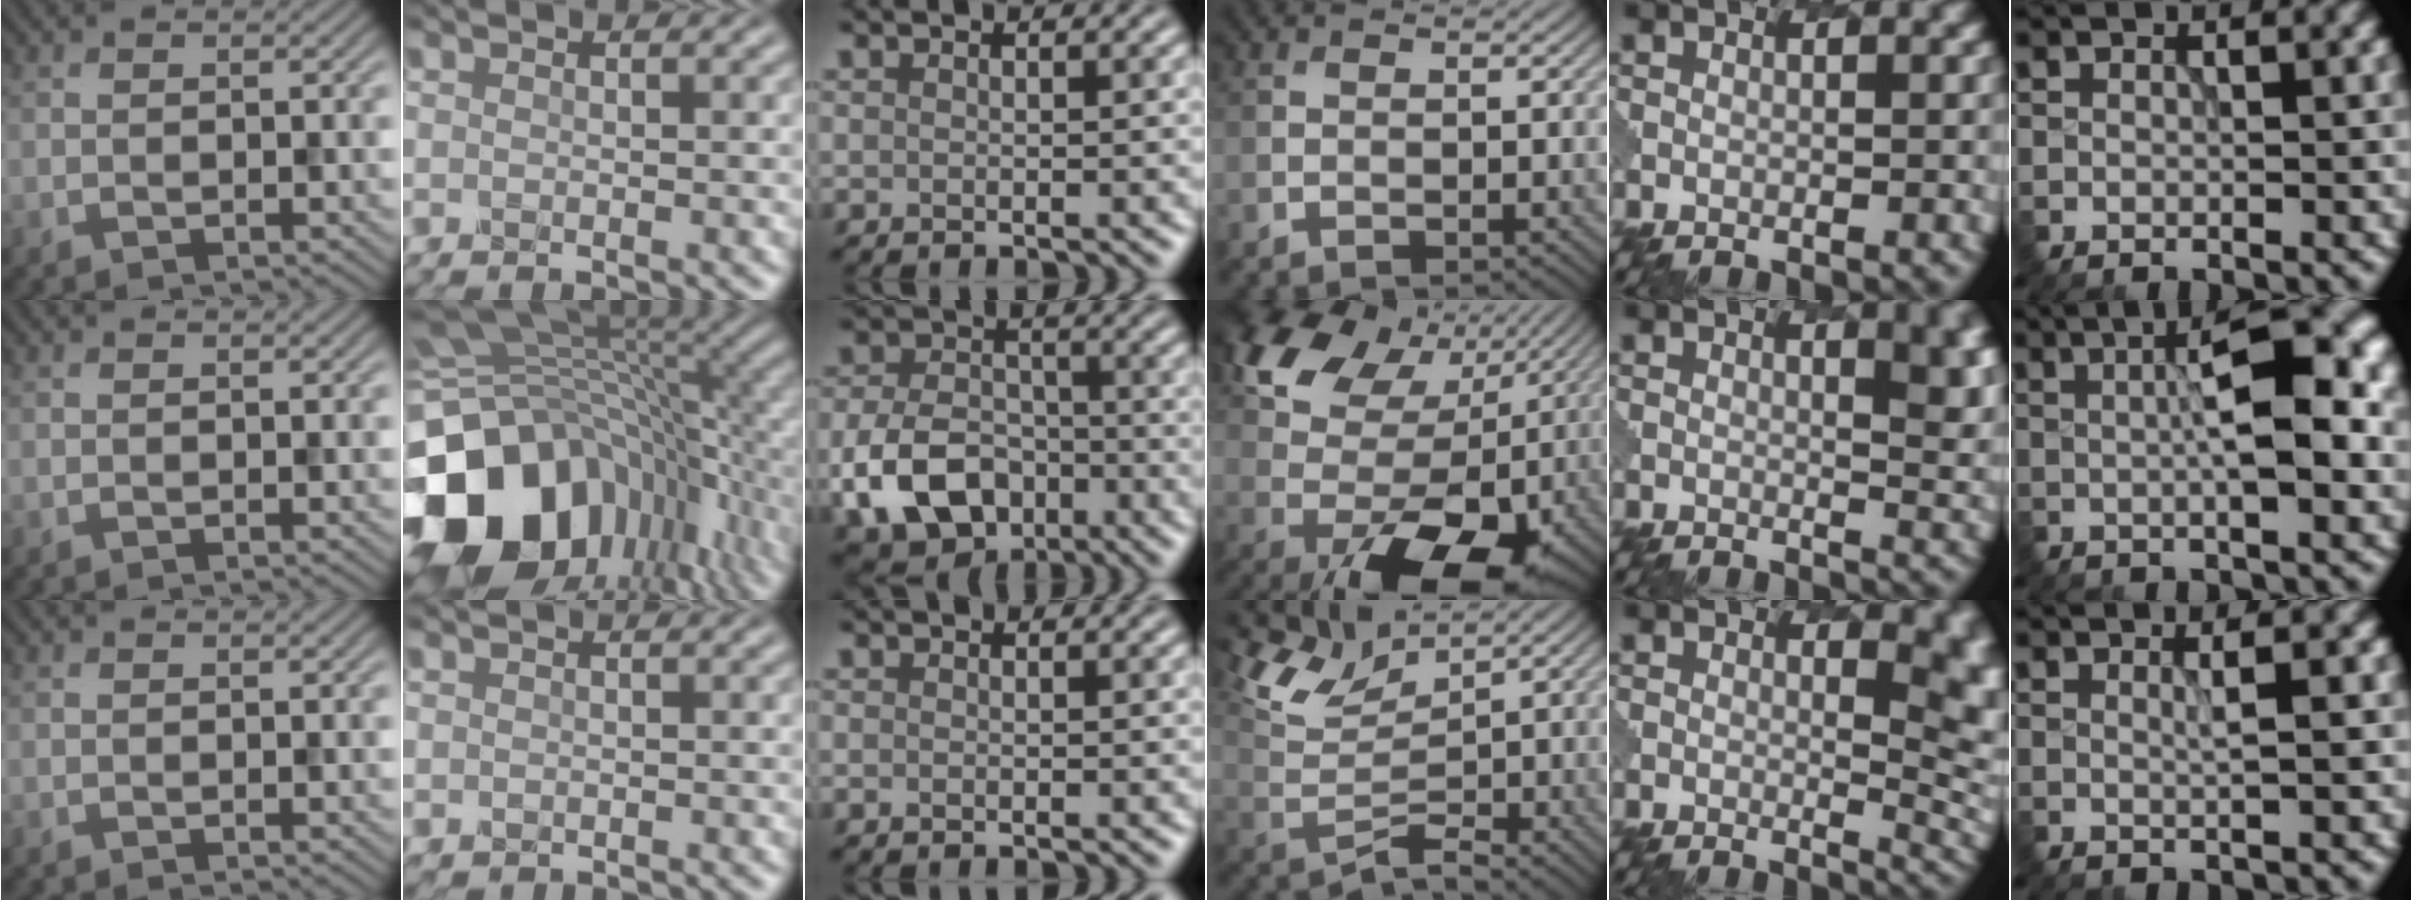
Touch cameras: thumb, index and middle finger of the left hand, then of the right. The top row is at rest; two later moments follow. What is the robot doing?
{"motion": "dispense", "object": "glue stick"}